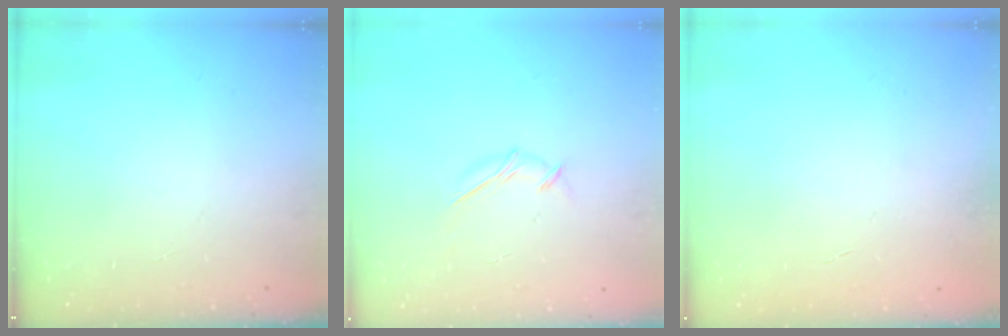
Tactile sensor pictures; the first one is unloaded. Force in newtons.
{"total": 5.6, "press": 5.6, "slide": 0.2}
{"total": 0.0}